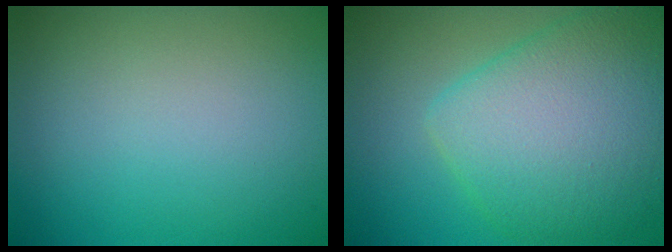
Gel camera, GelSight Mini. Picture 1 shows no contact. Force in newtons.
{"total": 8.3, "press": 8.3, "slide": 0.2}